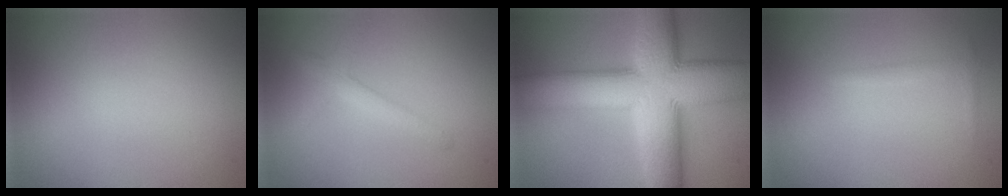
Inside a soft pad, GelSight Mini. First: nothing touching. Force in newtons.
{"total": 1.9, "press": 1.9, "slide": 0.1}
{"total": 15.0, "press": 14.9, "slide": 0.6}
{"total": 0.9, "press": 0.9, "slide": 0.1}